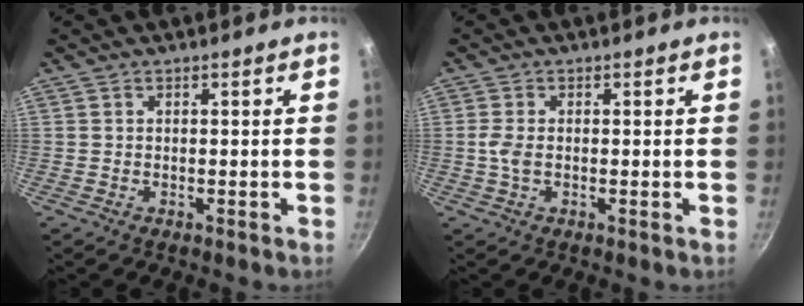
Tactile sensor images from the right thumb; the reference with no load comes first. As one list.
[{"total": 2.5, "force": [-0.1, 1.1, 2.2], "torque": [-0.056, 0.002, -0.006]}]